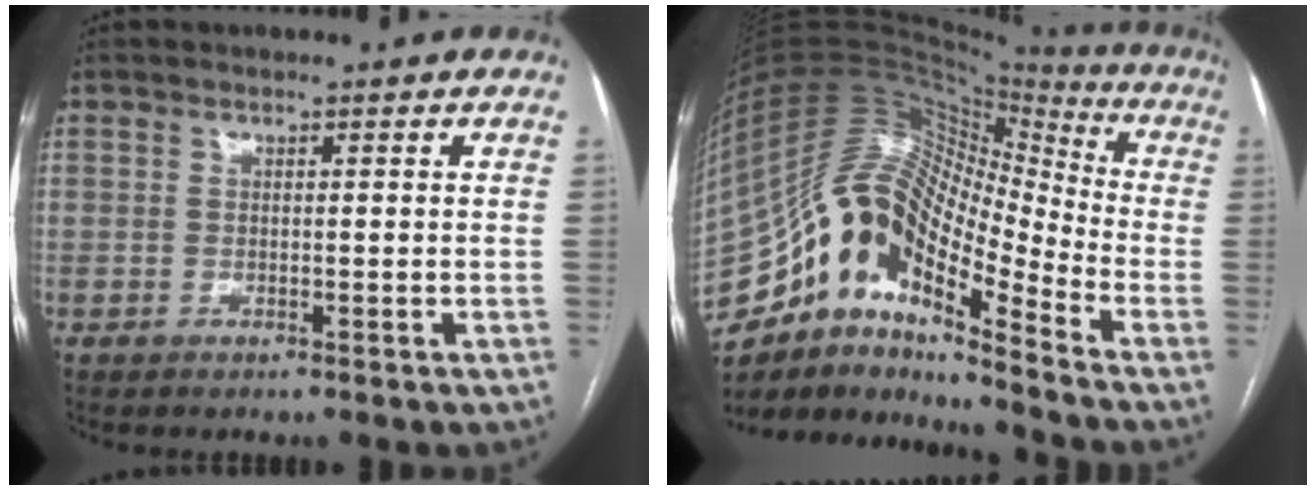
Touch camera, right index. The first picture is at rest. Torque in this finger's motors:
{"motor_torque": [0.98, -0.95, 1.05, 0.21]}